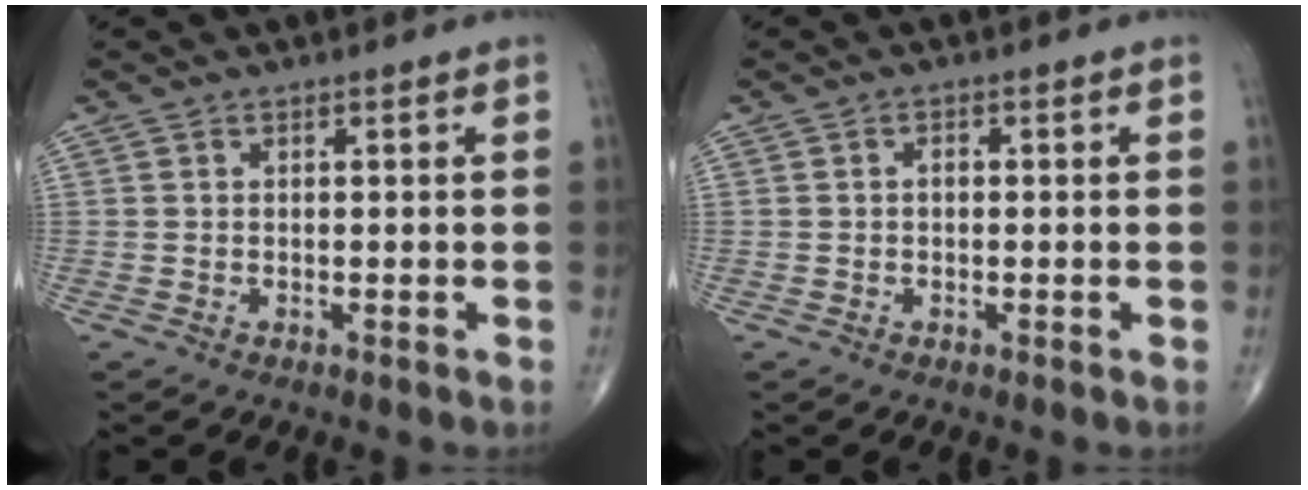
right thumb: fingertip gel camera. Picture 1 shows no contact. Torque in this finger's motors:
{"motor_torque": [0.17, 0.50, 0.10, 0.03, 0.00]}